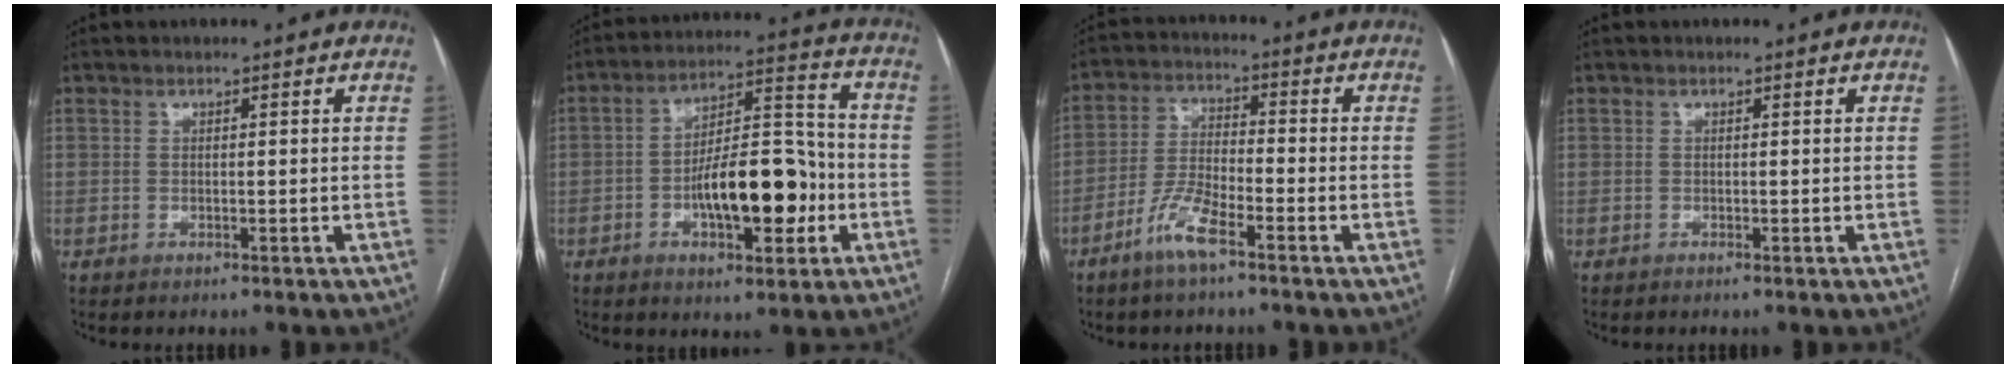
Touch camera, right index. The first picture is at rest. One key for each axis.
{"total": 14.0, "fx": -3.8, "fy": 4.9, "fz": 12.5, "tx": -0.206, "ty": 0.021, "tz": -0.056}
{"total": 6.7, "fx": -4.3, "fy": 1.5, "fz": 5.0, "tx": -0.109, "ty": -0.002, "tz": -0.087}
{"total": 0.0}